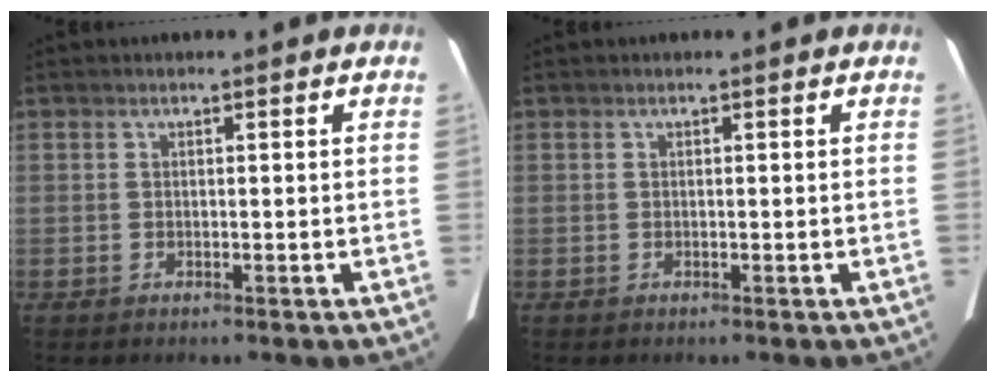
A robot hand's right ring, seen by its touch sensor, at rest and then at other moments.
{"total": 0.0}